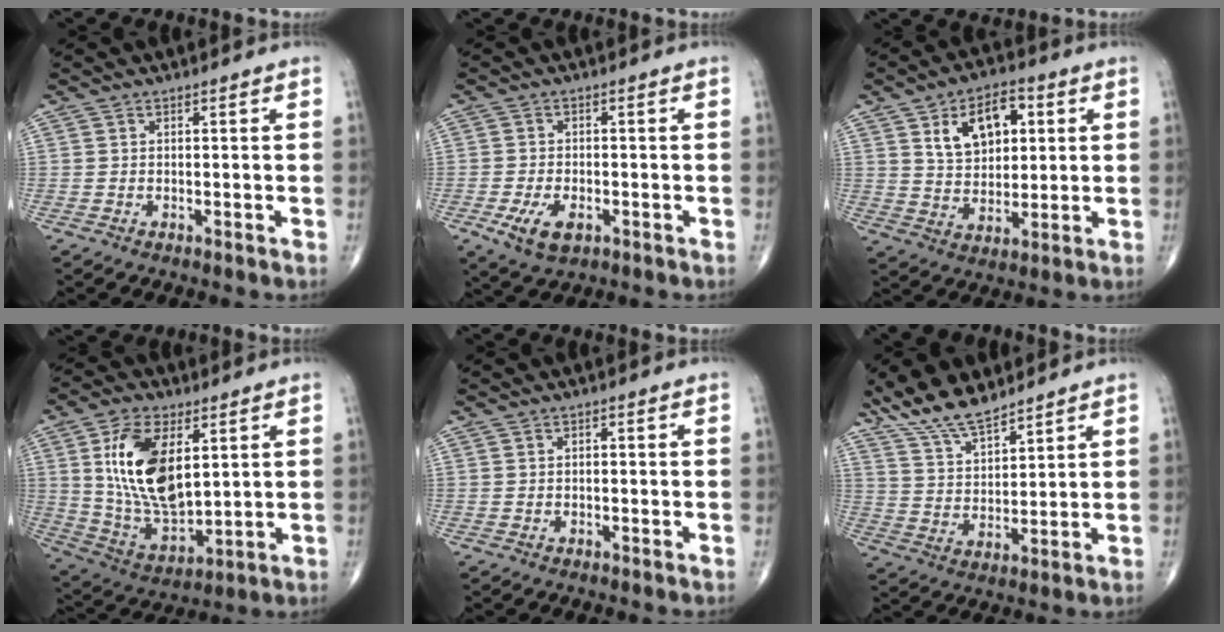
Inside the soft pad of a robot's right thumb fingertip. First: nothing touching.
{"total": 6.1, "force": [-2.4, 3.3, 4.5], "torque": [-0.088, -0.001, -0.036]}
{"total": 11.8, "force": [4.1, 7.3, 8.3], "torque": [-0.104, -0.006, 0.070]}
{"total": 17.7, "force": [4.6, 9.2, 14.4], "torque": [-0.255, -0.020, 0.097]}
{"total": 0.6, "force": [0.0, 0.3, 0.5], "torque": [-0.008, 0.003, -0.001]}
{"total": 10.3, "force": [8.6, 3.1, 4.9], "torque": [-0.079, -0.044, 0.169]}